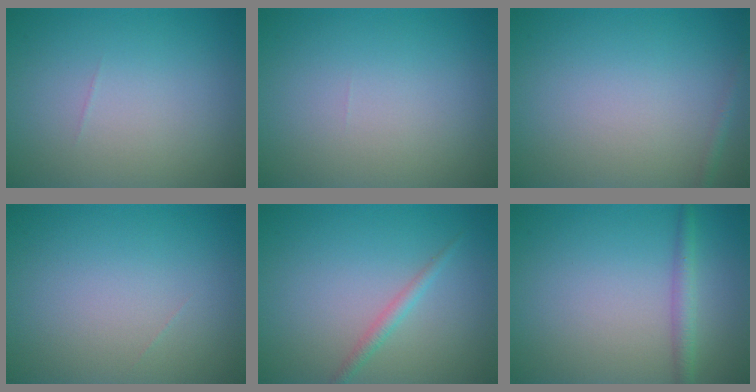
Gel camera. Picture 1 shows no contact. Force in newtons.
{"total": 0.0}
{"total": 0.7, "press": 0.7, "slide": 0.0}
{"total": 0.0}
{"total": 1.3, "press": 1.3, "slide": 0.1}
{"total": 1.8, "press": 1.8, "slide": 0.1}